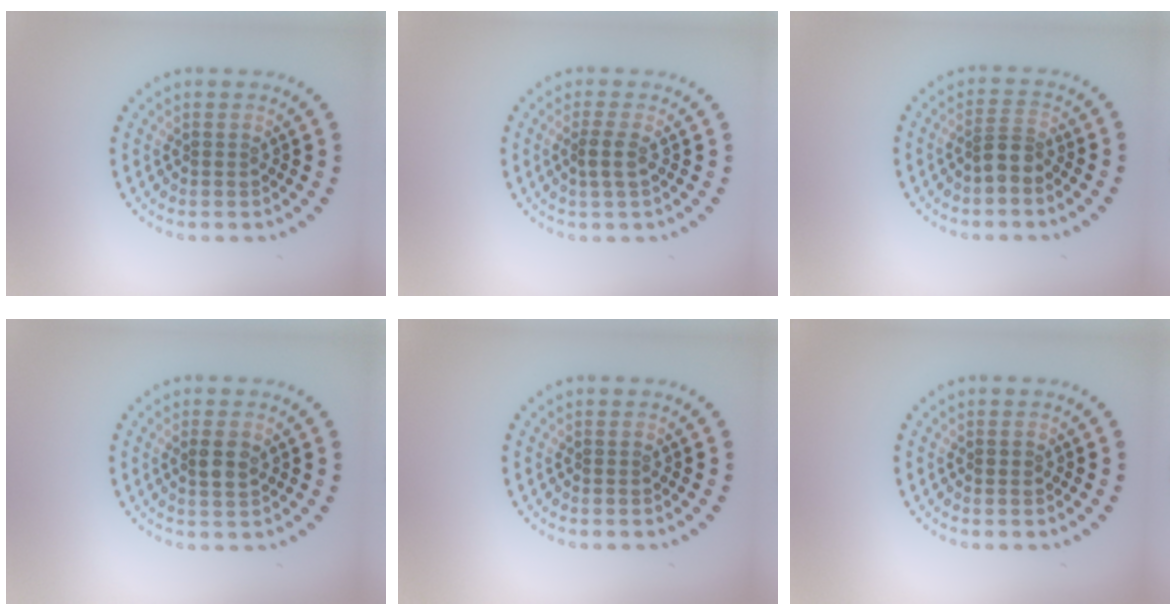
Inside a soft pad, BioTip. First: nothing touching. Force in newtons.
{"total": 1.8, "press": 1.4, "slide": 1.1}
{"total": 2.1, "press": 1.7, "slide": 1.2}
{"total": 2.1, "press": 2.0, "slide": 0.6}
{"total": 0.0}
{"total": 0.7, "press": 0.7, "slide": 0.0}